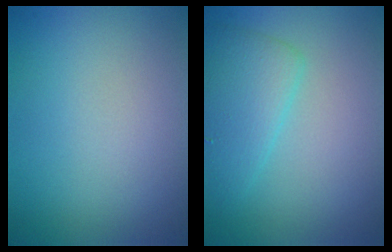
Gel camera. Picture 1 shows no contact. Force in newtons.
{"total": 3.4, "press": 3.4, "slide": 0.0}